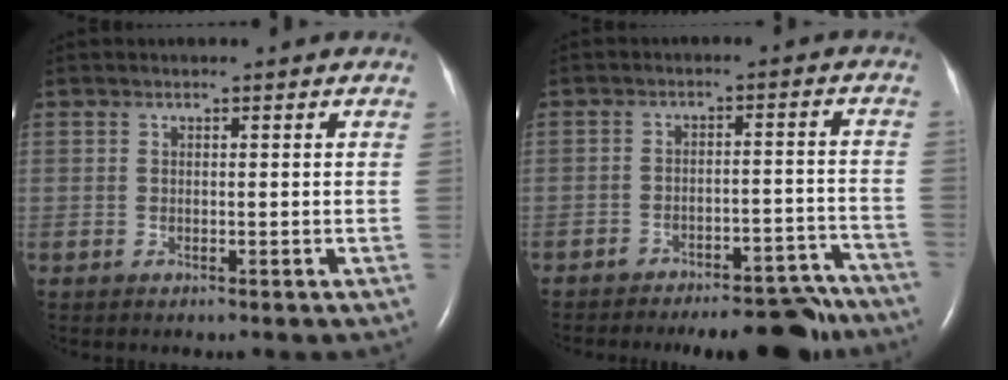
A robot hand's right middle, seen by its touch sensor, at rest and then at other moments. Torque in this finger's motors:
{"motor_torque": [0.79, -0.90, 0.22, 0.07]}